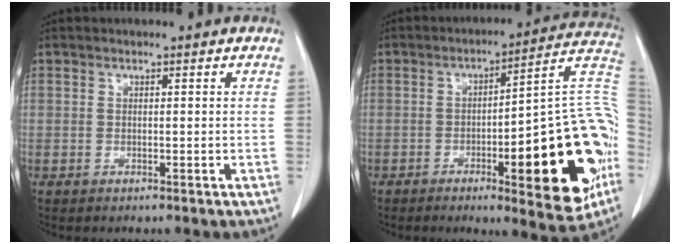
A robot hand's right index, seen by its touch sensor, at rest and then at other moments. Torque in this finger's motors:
{"motor_torque": [1.94, -0.20, 0.95, 0.11]}